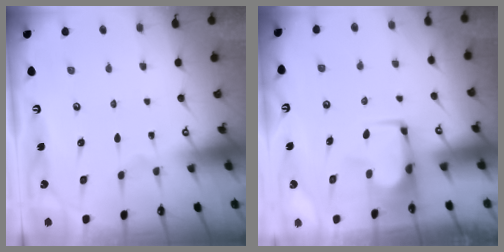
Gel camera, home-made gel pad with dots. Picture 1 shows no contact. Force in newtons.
{"total": 2.2, "press": 2.2, "slide": 0.2}